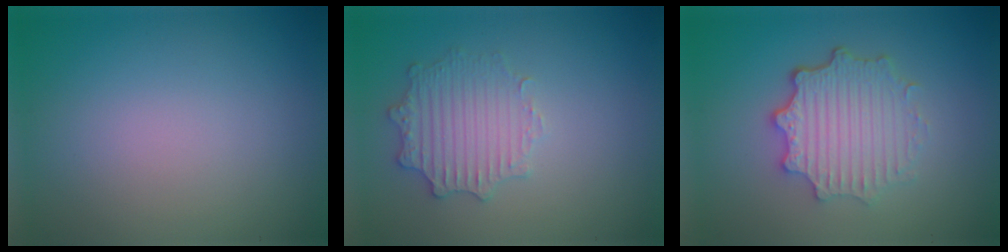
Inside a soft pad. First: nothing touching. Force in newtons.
{"total": 2.9, "press": 2.9, "slide": 0.1}
{"total": 4.9, "press": 3.8, "slide": 3.0}